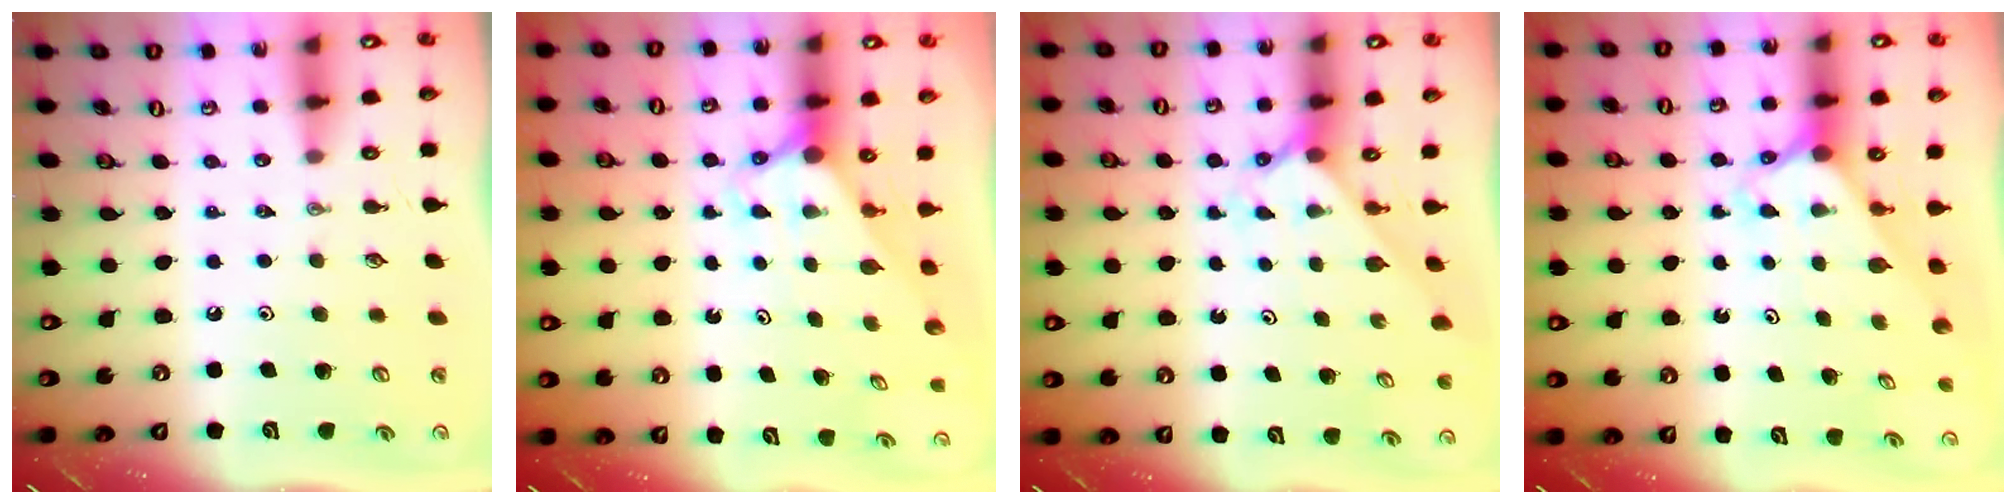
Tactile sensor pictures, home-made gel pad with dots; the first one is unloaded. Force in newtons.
{"total": 2.9, "press": 2.9, "slide": 0.0}
{"total": 1.9, "press": 1.9, "slide": 0.2}
{"total": 2.4, "press": 2.4, "slide": 0.2}